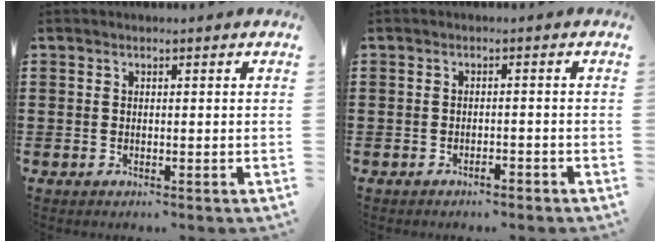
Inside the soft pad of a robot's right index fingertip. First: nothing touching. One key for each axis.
{"total": 1.4, "fx": -1.3, "fy": 0.1, "fz": 0.5, "tx": -0.015, "ty": -0.003, "tz": -0.026}